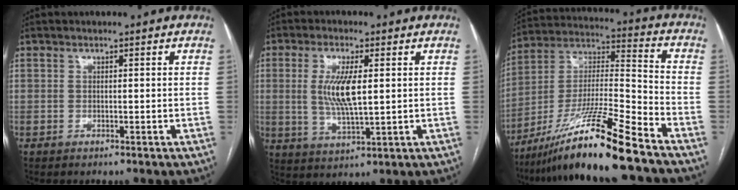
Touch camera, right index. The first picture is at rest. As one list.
[{"total": 7.6, "force": [1.1, 1.8, 7.3], "torque": [-0.153, -0.004, 0.024]}, {"total": 17.9, "force": [-13.4, -1.2, 11.8], "torque": [-0.235, -0.019, -0.243]}]